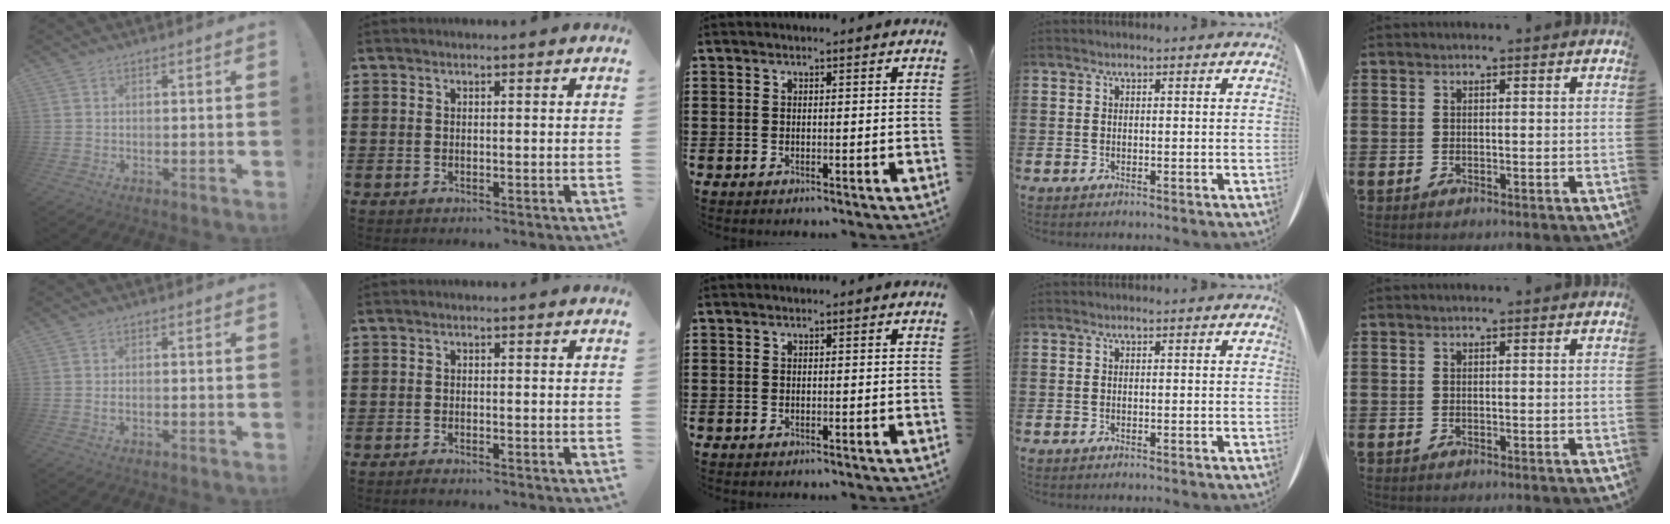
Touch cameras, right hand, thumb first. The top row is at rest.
{"thumb": {"total": 1.1, "force": [-0.3, 0.4, 1.0], "torque": [-0.019, 0.003, -0.005]}, "index": {"total": 0.8, "force": [-0.8, 0.0, 0.1], "torque": [-0.004, -0.003, -0.015]}}